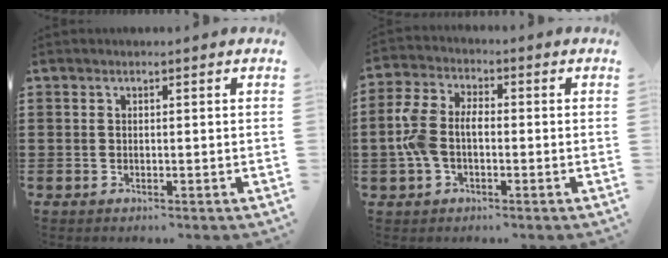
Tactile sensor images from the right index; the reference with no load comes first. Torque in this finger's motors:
{"motor_torque": [0.42, -0.18, 0.70, 0.21]}